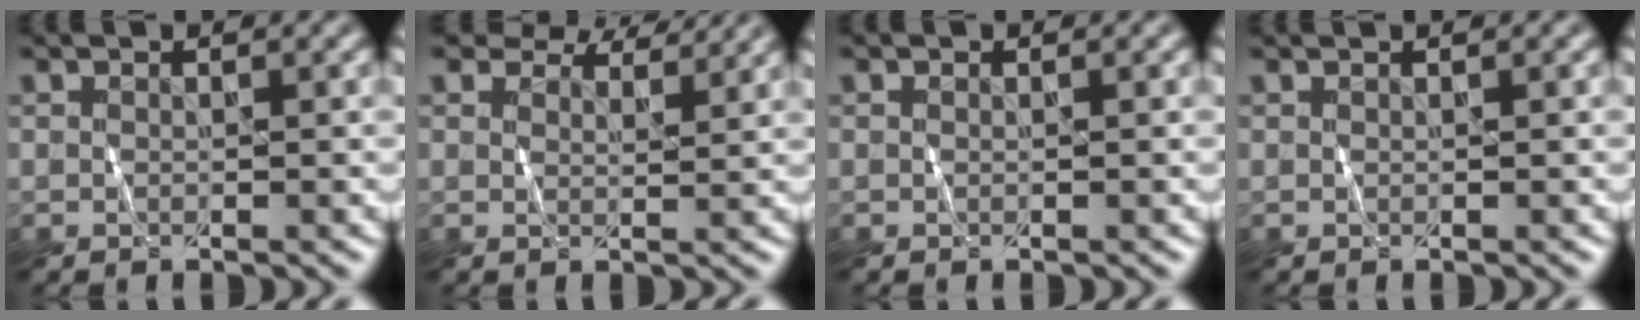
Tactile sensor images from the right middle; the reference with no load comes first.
{"total": 5.2, "force": [4.8, 1.3, 1.5], "torque": [-0.035, -0.003, 0.062]}
{"total": 0.0}
{"total": 0.5, "force": [0.4, 0.2, 0.3], "torque": [-0.004, 0.002, 0.002]}